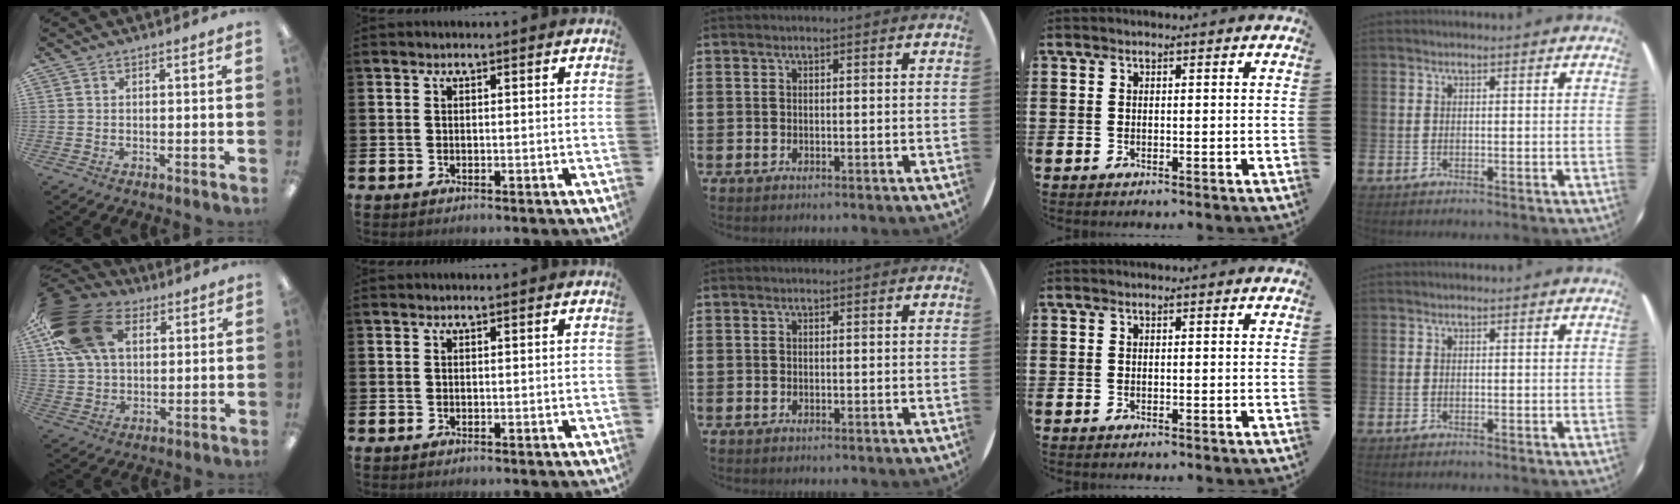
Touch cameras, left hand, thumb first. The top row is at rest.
{"thumb": {"total": 19.3, "force": [7.8, 12.3, 12.6], "torque": [-0.260, -0.001, 0.144]}}